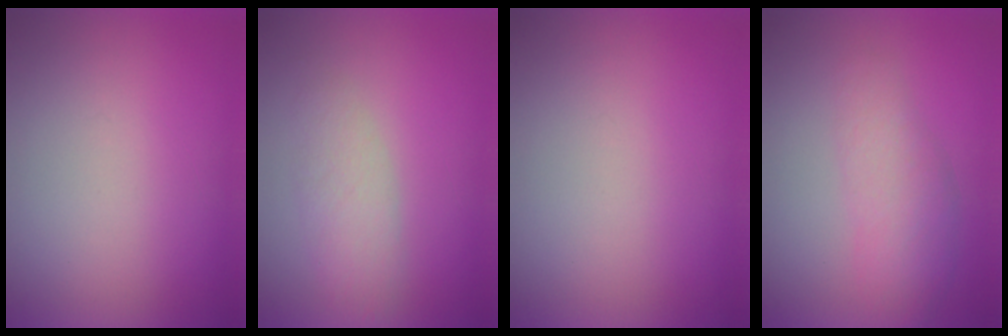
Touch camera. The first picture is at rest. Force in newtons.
{"total": 2.9}
{"total": 0.0}
{"total": 3.0}